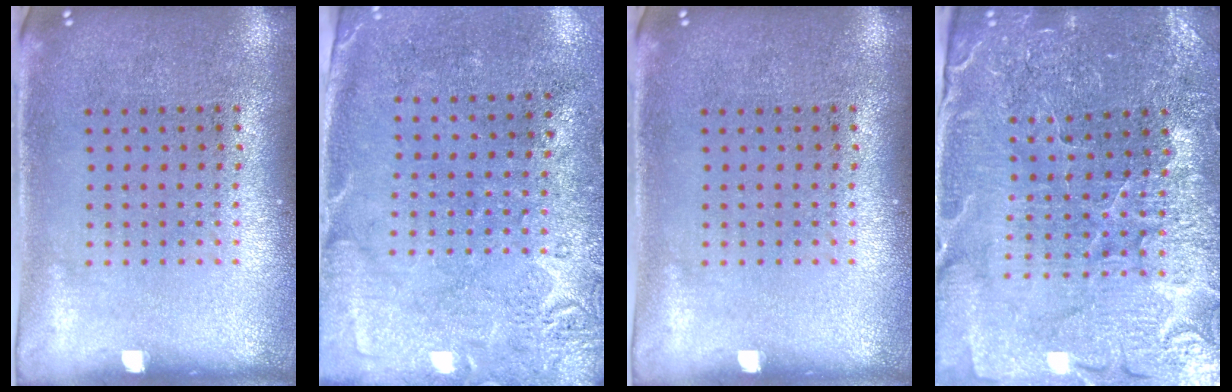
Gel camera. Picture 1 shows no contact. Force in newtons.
{"total": 2.7, "press": 2.2, "slide": 1.6}
{"total": 0.0}
{"total": 3.5, "press": 3.5, "slide": 0.2}